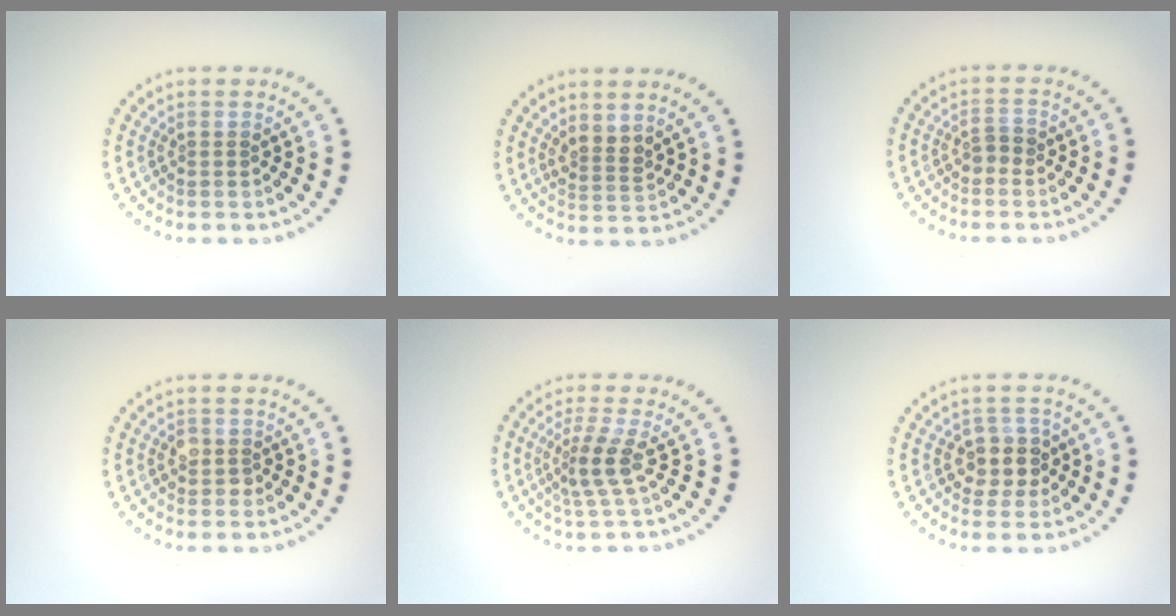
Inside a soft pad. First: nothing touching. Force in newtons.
{"total": 2.0, "press": 1.7, "slide": 1.2}
{"total": 1.2, "press": 1.1, "slide": 0.4}
{"total": 1.5, "press": 1.5, "slide": 0.4}
{"total": 2.6, "press": 1.8, "slide": 1.8}
{"total": 2.8, "press": 2.5, "slide": 1.3}